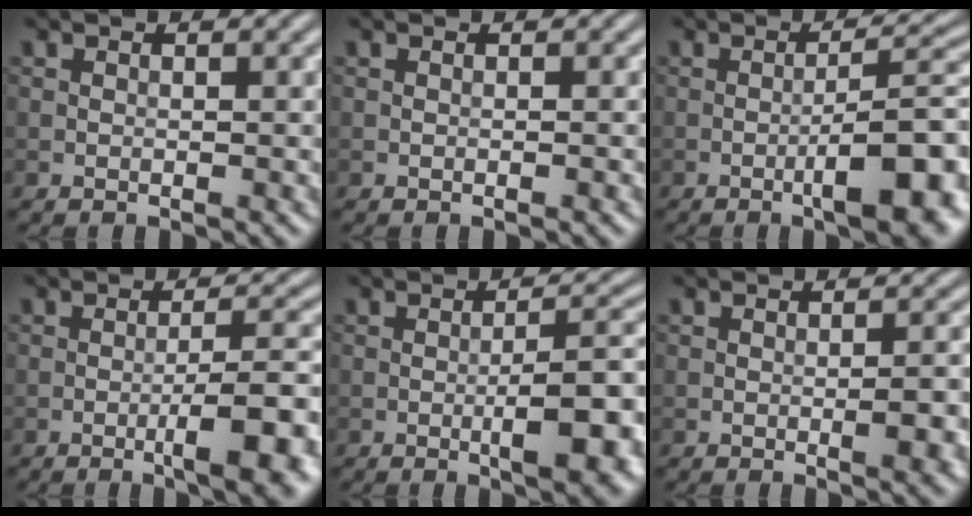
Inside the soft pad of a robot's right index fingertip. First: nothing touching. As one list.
[{"total": 0.0}, {"total": 8.8, "force": [-3.2, 2.2, 7.9], "torque": [-0.104, 0.009, -0.045]}, {"total": 7.5, "force": [-2.8, 1.7, 6.8], "torque": [-0.089, 0.005, -0.038]}, {"total": 7.1, "force": [-1.8, 1.7, 6.7], "torque": [-0.097, 0.000, -0.025]}, {"total": 3.1, "force": [-0.7, 0.6, 3.0], "torque": [-0.043, 0.000, -0.009]}]